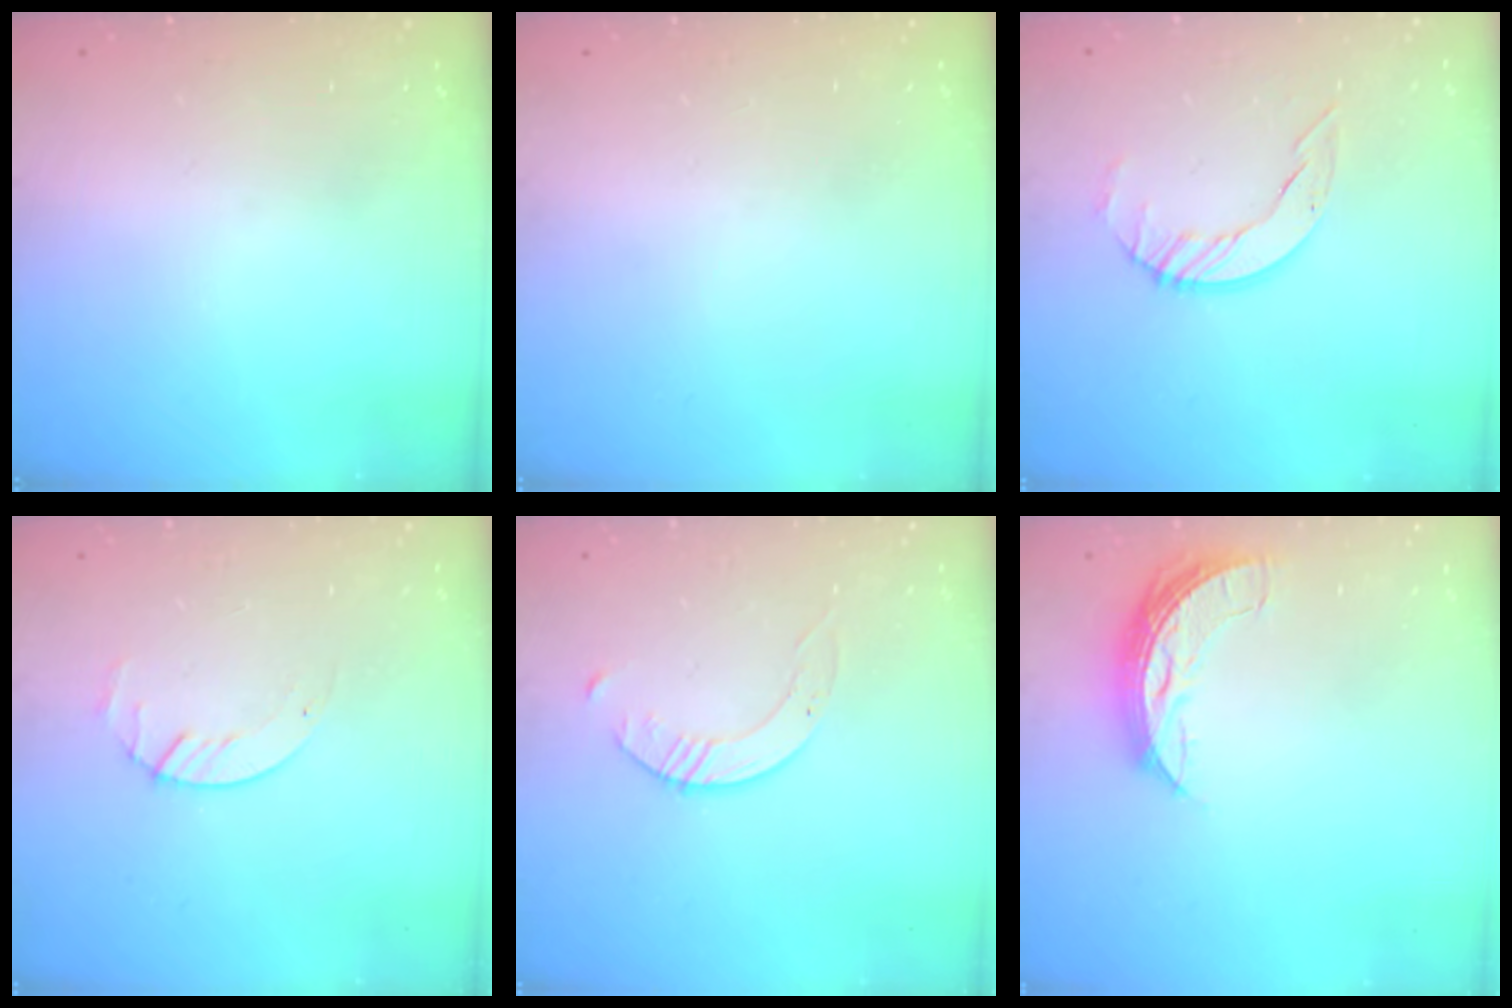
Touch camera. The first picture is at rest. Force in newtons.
{"total": 0.0}
{"total": 5.2, "press": 5.2, "slide": 0.5}
{"total": 1.4, "press": 1.4, "slide": 0.2}
{"total": 2.6, "press": 2.6, "slide": 0.3}
{"total": 7.0, "press": 7.0, "slide": 0.7}